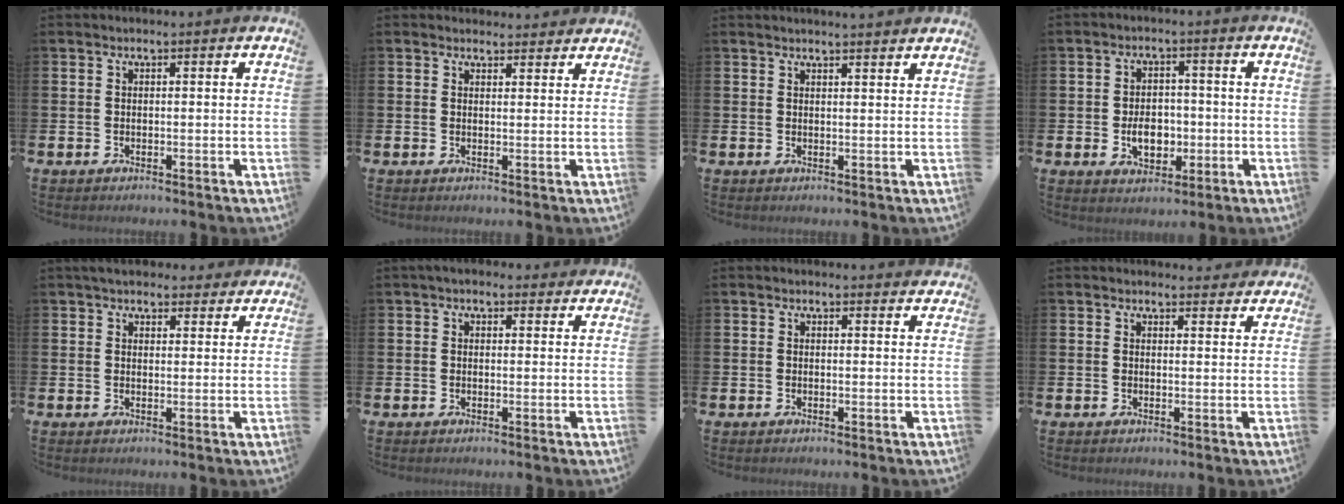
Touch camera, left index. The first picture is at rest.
{"total": 2.1, "force": [2.0, 0.6, -0.1], "torque": [0.006, -0.010, 0.036]}
{"total": 1.9, "force": [1.9, -0.2, -0.1], "torque": [0.008, -0.013, 0.034]}
{"total": 4.8, "force": [-0.9, 3.5, 3.1], "torque": [-0.047, 0.001, -0.022]}
{"total": 4.0, "force": [3.7, 1.4, 0.5], "torque": [-0.011, -0.013, 0.067]}
{"total": 2.2, "force": [1.9, 1.0, 0.5], "torque": [-0.006, -0.002, 0.034]}
{"total": 0.9, "force": [0.9, 0.1, 0.0], "torque": [0.006, -0.004, 0.015]}
{"total": 2.2, "force": [2.2, 0.4, -0.1], "torque": [0.007, -0.014, 0.038]}